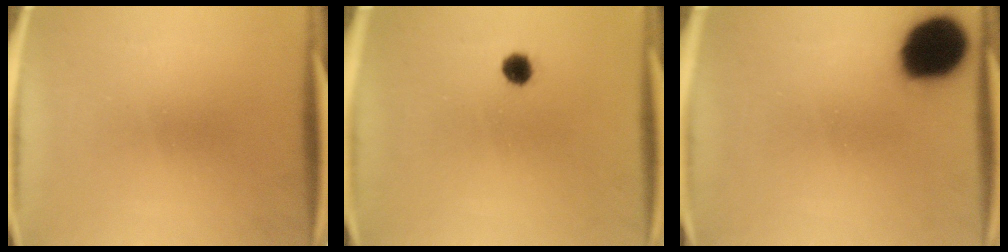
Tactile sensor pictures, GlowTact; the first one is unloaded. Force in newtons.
{"total": 2.4}
{"total": 18.4}